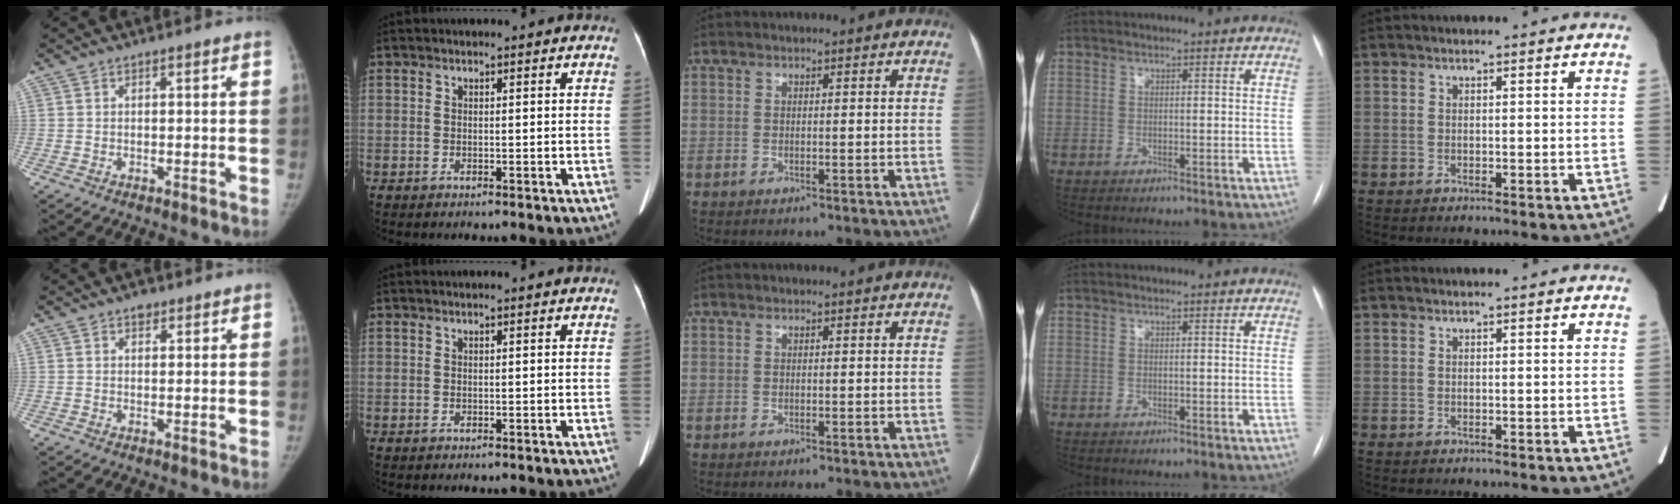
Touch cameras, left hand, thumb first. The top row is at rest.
{"thumb": {"total": 1.8, "force": [1.1, 1.2, 0.8], "torque": [0.001, -0.004, 0.014]}}